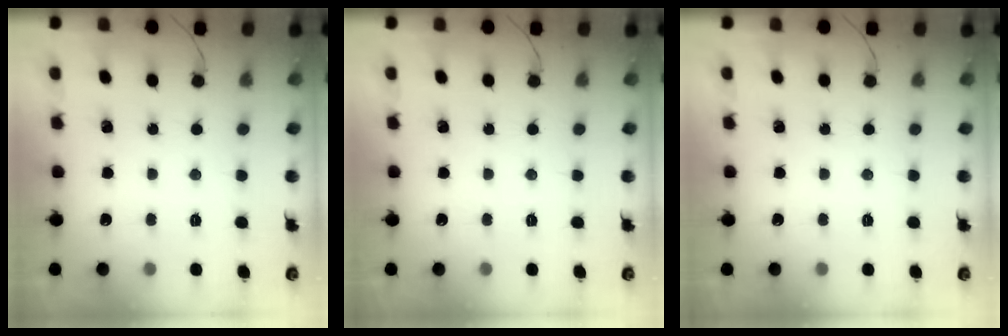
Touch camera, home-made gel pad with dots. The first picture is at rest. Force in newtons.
{"total": 0.0}
{"total": 0.0}